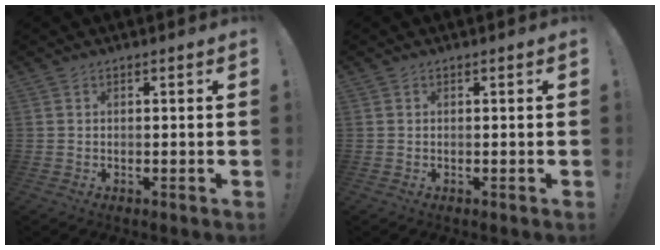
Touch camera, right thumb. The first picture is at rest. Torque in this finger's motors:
{"motor_torque": [0.03, 0.40, -0.28, 0.22, -0.04]}